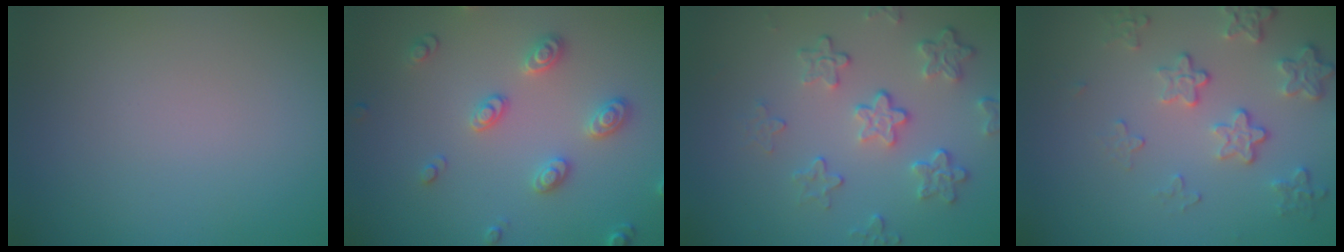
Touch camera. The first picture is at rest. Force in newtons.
{"total": 2.8, "press": 2.7, "slide": 0.8}
{"total": 4.5, "press": 3.3, "slide": 3.0}
{"total": 4.1, "press": 3.1, "slide": 2.7}